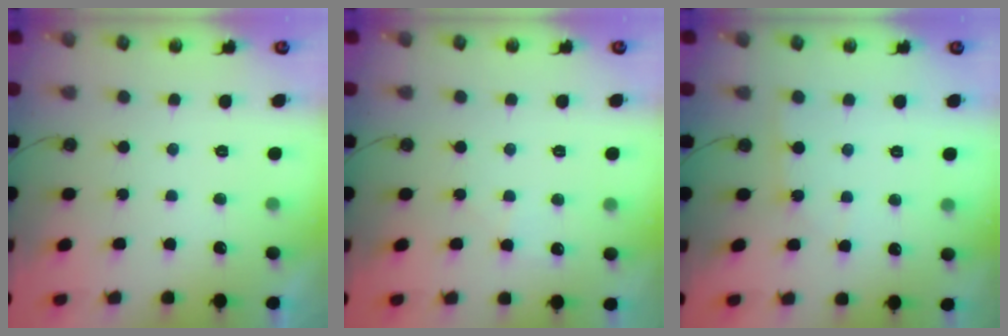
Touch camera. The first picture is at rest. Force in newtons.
{"total": 3.1, "press": 3.0, "slide": 0.5}
{"total": 2.8, "press": 2.7, "slide": 0.4}